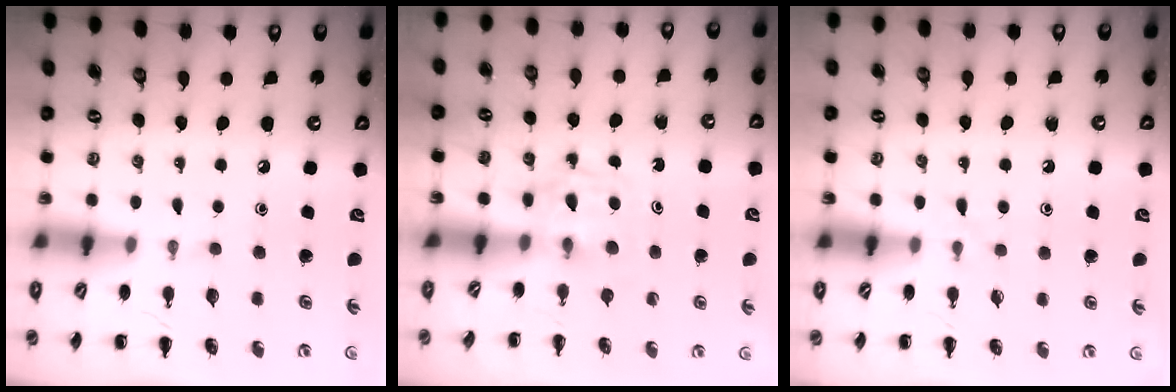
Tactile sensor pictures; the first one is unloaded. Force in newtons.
{"total": 3.5, "press": 3.4, "slide": 0.9}
{"total": 3.4, "press": 3.2, "slide": 1.2}